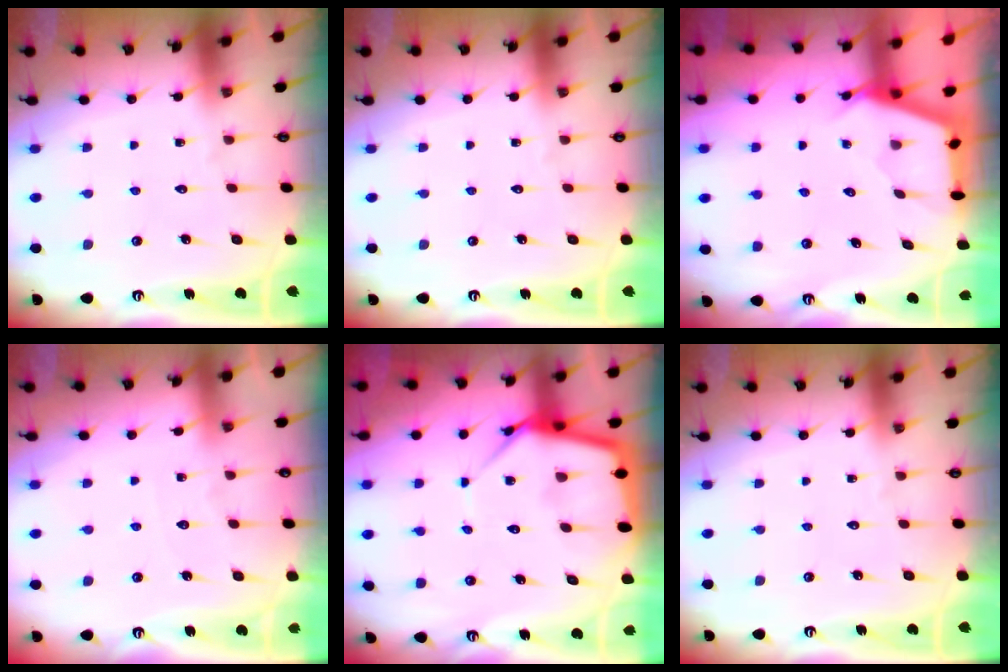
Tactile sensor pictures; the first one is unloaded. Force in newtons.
{"total": 0.0}
{"total": 3.0, "press": 3.0, "slide": 0.4}
{"total": 2.7, "press": 2.7, "slide": 0.4}
{"total": 10.9, "press": 10.9, "slide": 0.9}
{"total": 0.0}